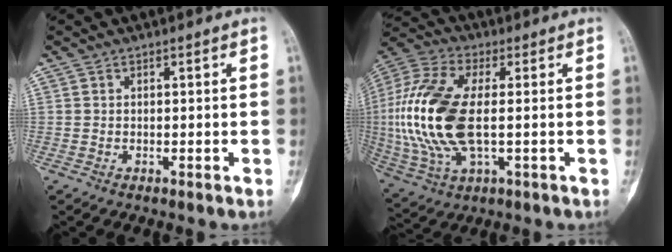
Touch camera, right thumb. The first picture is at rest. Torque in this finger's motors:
{"motor_torque": [2.40, 2.39, 1.43, -1.34, 0.59]}